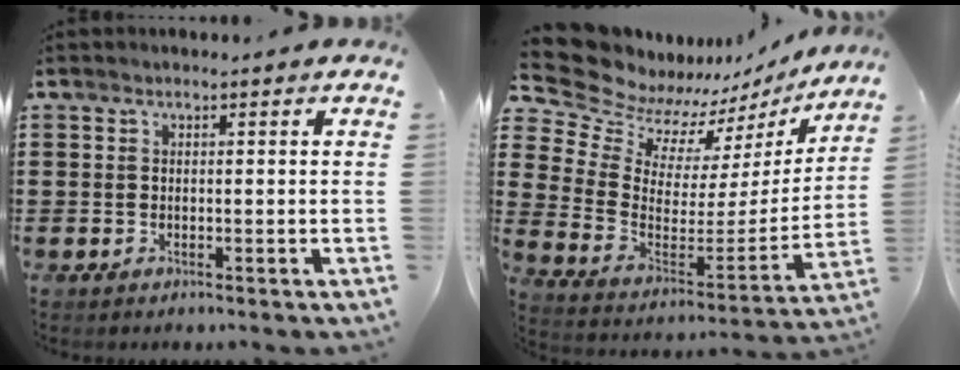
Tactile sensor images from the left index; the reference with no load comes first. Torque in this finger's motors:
{"motor_torque": [2.14, 0.00, 0.31, -0.03]}